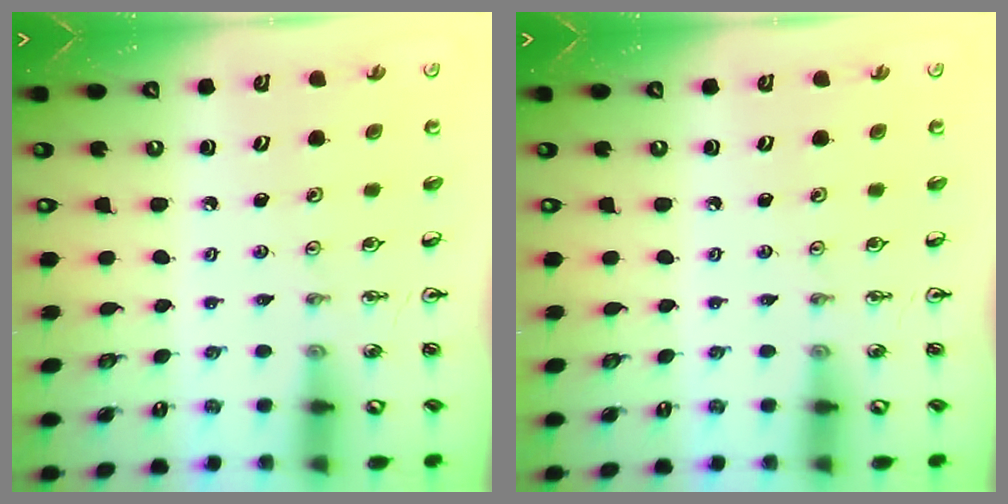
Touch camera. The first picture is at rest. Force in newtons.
{"total": 0.0}